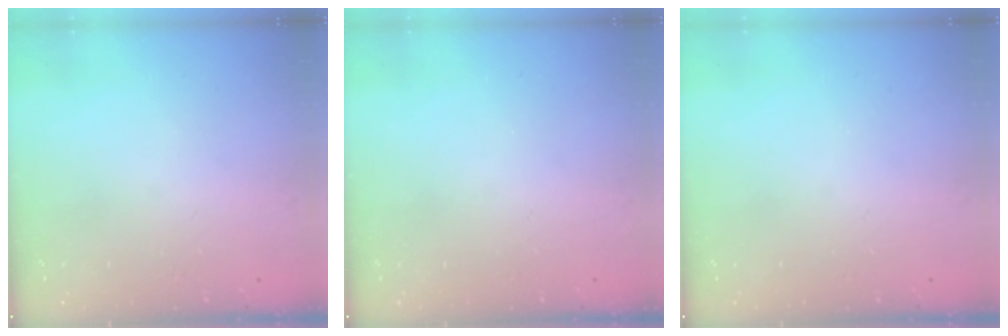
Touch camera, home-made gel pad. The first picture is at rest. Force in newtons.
{"total": 0.0}
{"total": 0.0}